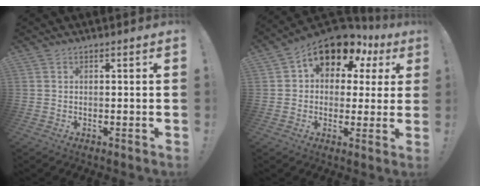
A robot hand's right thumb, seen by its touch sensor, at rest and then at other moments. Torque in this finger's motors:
{"motor_torque": [0.69, 2.73, 1.34, 0.31, 0.07]}